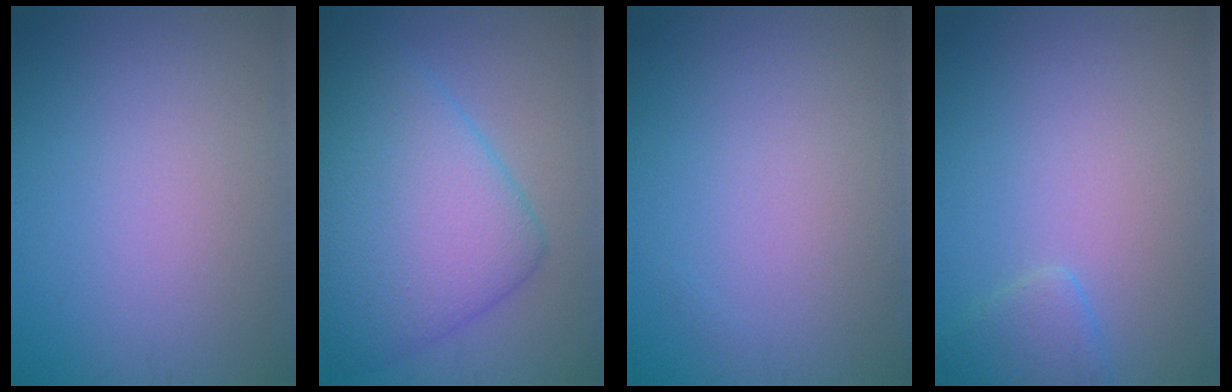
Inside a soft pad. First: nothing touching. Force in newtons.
{"total": 9.7, "press": 9.7, "slide": 0.2}
{"total": 0.0}
{"total": 1.9, "press": 1.9, "slide": 0.1}